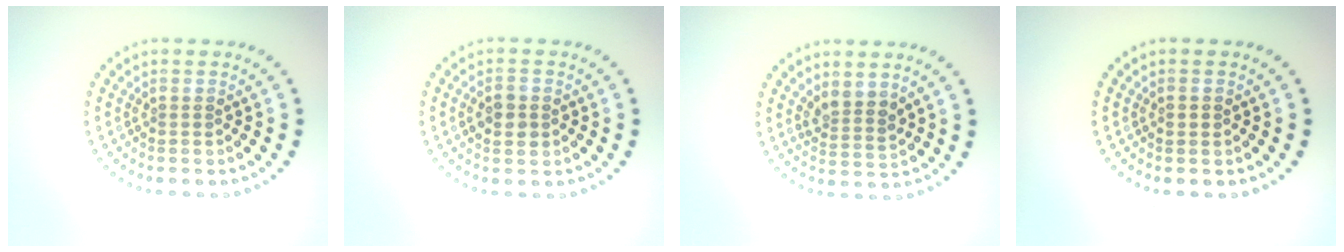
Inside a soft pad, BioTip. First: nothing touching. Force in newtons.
{"total": 2.6, "press": 2.6, "slide": 0.0}
{"total": 2.4, "press": 1.9, "slide": 1.5}
{"total": 1.1, "press": 1.0, "slide": 0.2}